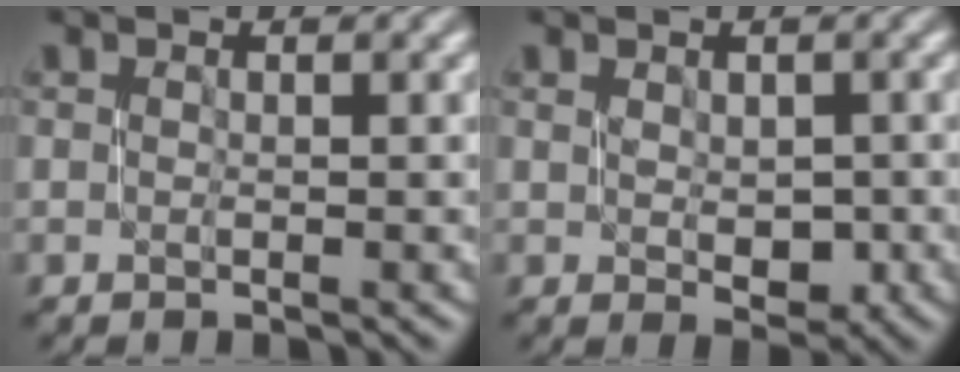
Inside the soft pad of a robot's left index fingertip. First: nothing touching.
{"total": 1.3, "force": [0.1, 0.8, 1.0], "torque": [-0.013, -0.001, 0.009]}